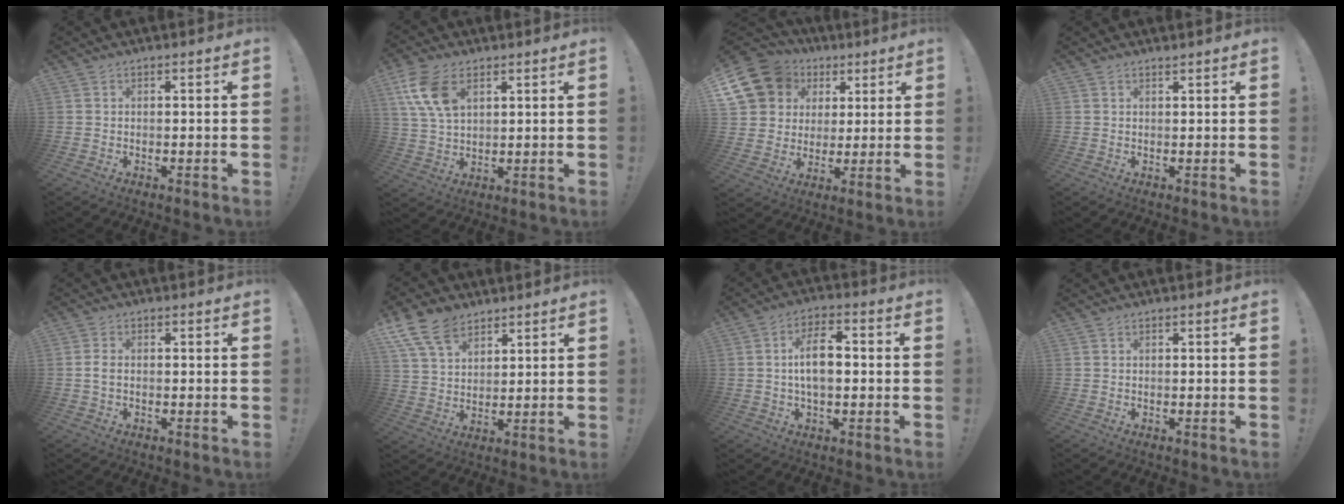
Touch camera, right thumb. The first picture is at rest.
{"total": 11.8, "force": [5.2, 7.0, 7.9], "torque": [-0.165, -0.010, 0.100]}
{"total": 14.7, "force": [5.9, 12.3, 5.6], "torque": [-0.097, -0.026, 0.129]}
{"total": 0.6, "force": [0.6, -0.1, 0.1], "torque": [0.005, -0.003, 0.010]}
{"total": 2.0, "force": [-0.3, 1.2, 1.6], "torque": [-0.035, 0.008, -0.003]}
{"total": 12.3, "force": [8.0, 7.4, 5.6], "torque": [-0.105, -0.038, 0.156]}
{"total": 9.8, "force": [0.0, 5.1, 8.4], "torque": [-0.145, 0.009, -0.002]}
{"total": 0.0}